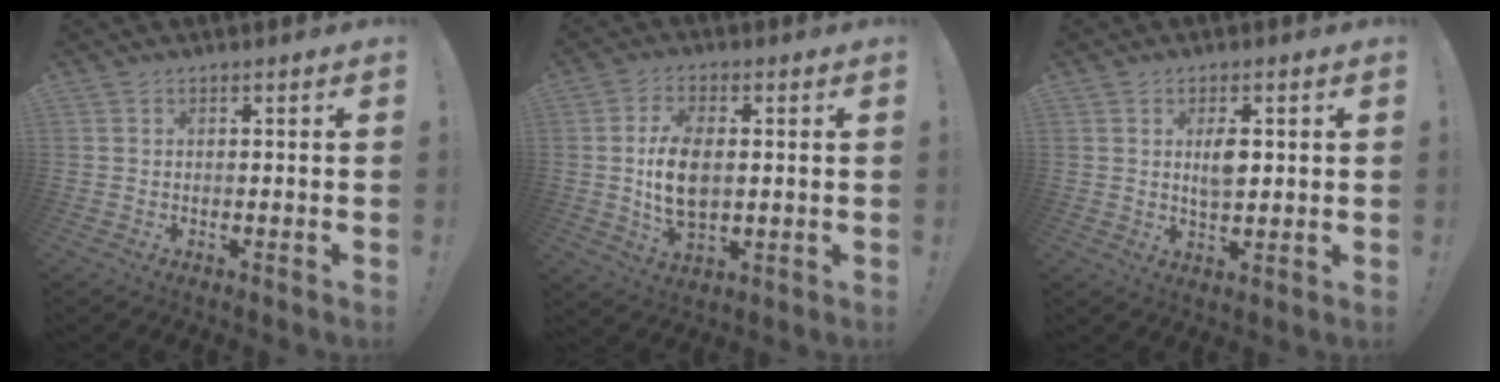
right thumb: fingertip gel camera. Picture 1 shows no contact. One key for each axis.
{"total": 10.7, "fx": 0.7, "fy": 6.1, "fz": 8.8, "tx": -0.161, "ty": -0.011, "tz": 0.010}
{"total": 5.4, "fx": 1.0, "fy": 2.9, "fz": 4.5, "tx": -0.060, "ty": -0.004, "tz": 0.011}